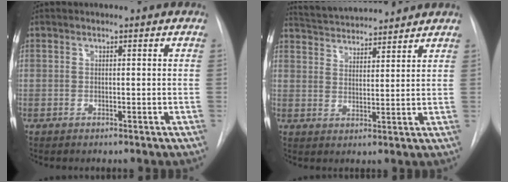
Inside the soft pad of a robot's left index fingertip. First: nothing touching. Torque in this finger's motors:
{"motor_torque": [-0.04, -0.82, 0.29, 0.06]}